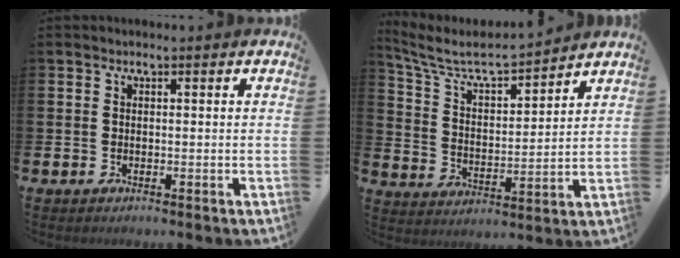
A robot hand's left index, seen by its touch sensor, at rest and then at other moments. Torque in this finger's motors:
{"motor_torque": [0.29, -0.52, 0.19, 0.07]}